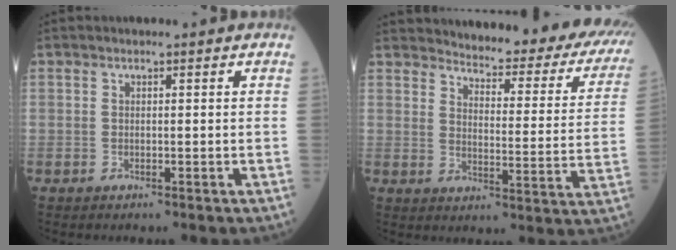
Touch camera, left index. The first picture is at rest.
{"total": 24.6, "force": [22.3, 4.7, 9.1], "torque": [-0.104, -0.082, 0.247]}